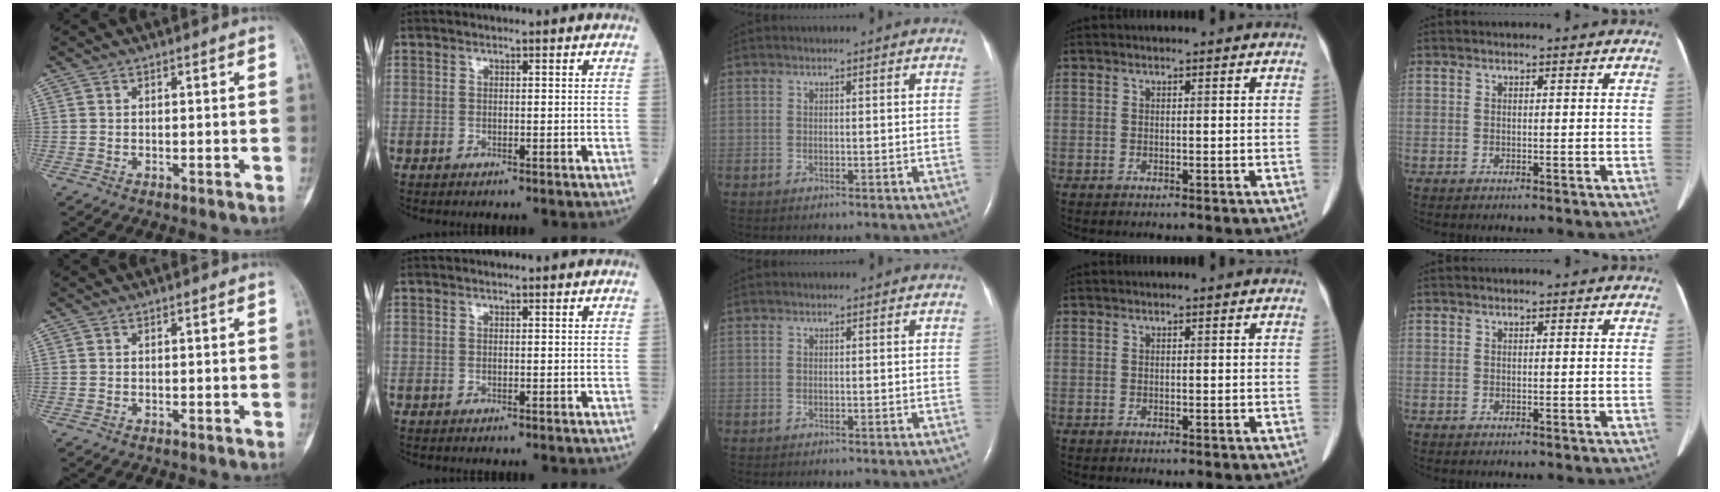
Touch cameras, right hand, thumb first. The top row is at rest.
{}